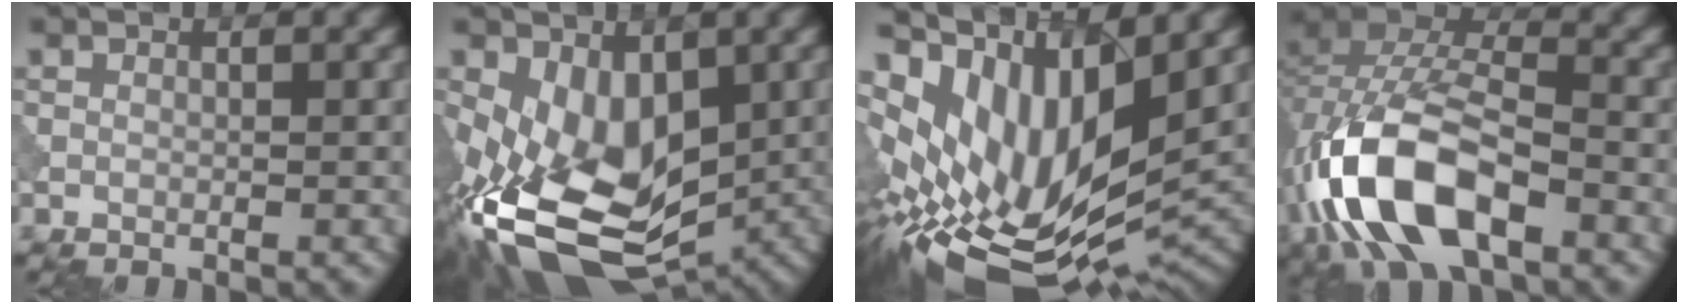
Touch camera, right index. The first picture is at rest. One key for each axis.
{"total": 11.7, "fx": -2.6, "fy": 7.4, "fz": 8.7, "tx": -0.176, "ty": -0.032, "tz": -0.032}
{"total": 14.5, "fx": 1.6, "fy": 6.7, "fz": 12.8, "tx": -0.224, "ty": 0.000, "tz": 0.038}
{"total": 12.9, "fx": -5.2, "fy": 6.5, "fz": 9.9, "tx": -0.207, "ty": -0.002, "tz": -0.096}